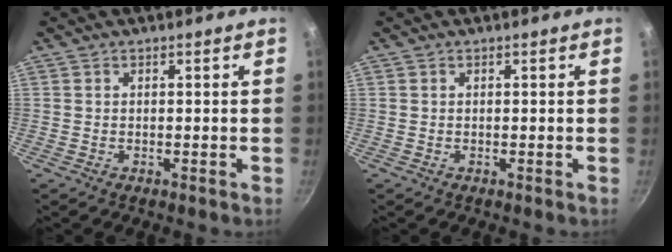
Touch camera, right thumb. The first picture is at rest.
{"total": 0.0}